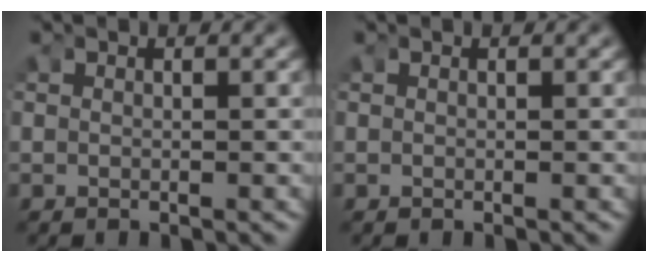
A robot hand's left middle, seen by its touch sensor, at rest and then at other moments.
{"total": 0.0}